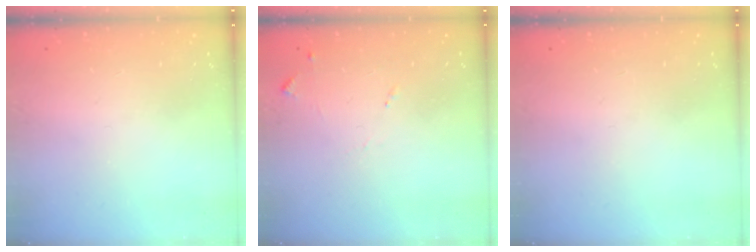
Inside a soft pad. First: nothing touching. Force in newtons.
{"total": 6.7, "press": 6.6, "slide": 0.6}
{"total": 0.0}